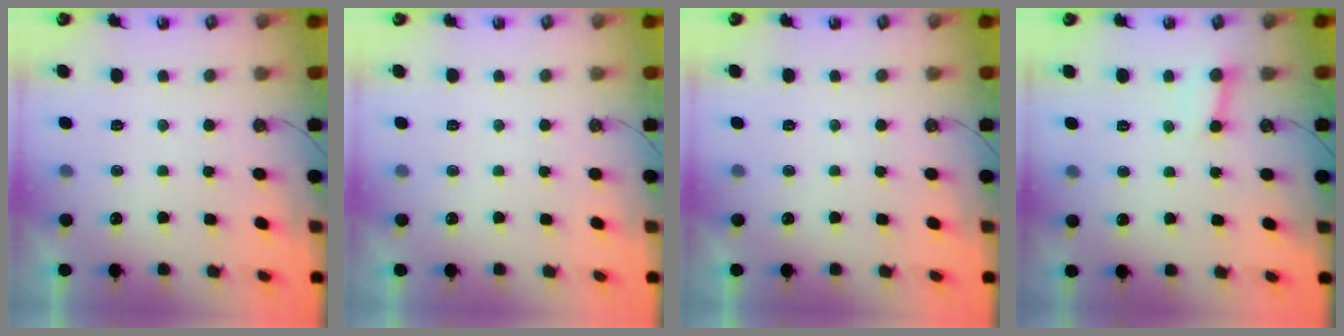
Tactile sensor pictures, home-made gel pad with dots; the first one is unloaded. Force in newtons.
{"total": 0.0}
{"total": 0.0}
{"total": 2.6, "press": 2.5, "slide": 0.4}